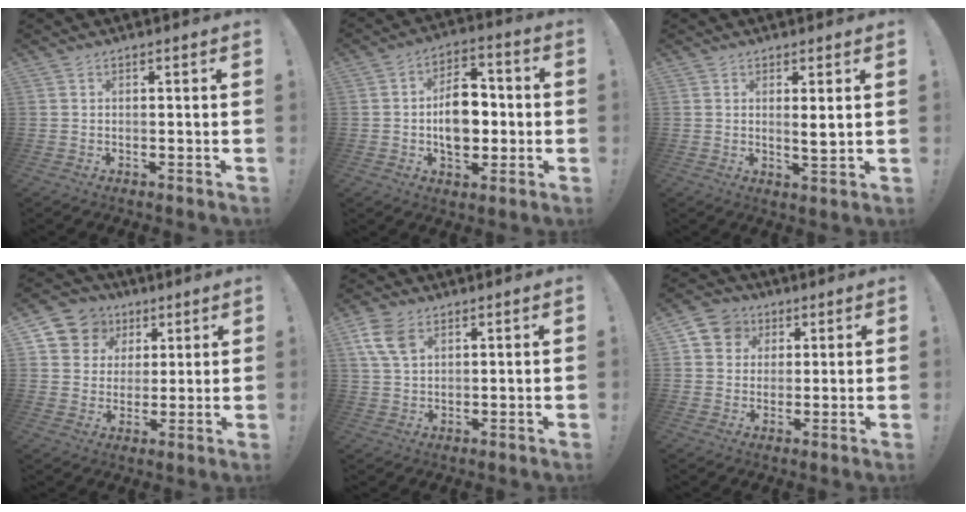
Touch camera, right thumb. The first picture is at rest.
{"total": 13.2, "force": [-1.4, 9.1, 9.5], "torque": [-0.144, 0.015, -0.022]}
{"total": 3.3, "force": [1.3, 0.2, 3.0], "torque": [-0.035, -0.022, 0.017]}
{"total": 9.7, "force": [4.0, 8.6, 2.0], "torque": [-0.028, -0.025, 0.084]}
{"total": 9.0, "force": [4.3, 6.0, 5.2], "torque": [-0.100, -0.005, 0.087]}
{"total": 8.4, "force": [2.7, 7.6, 2.3], "torque": [-0.032, -0.007, 0.057]}